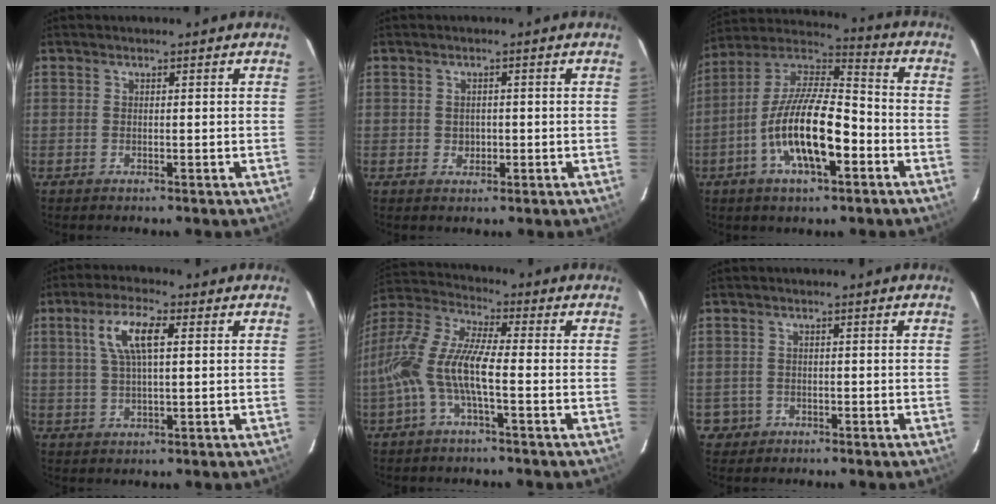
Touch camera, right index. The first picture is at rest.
{"total": 2.4, "force": [-0.1, 2.2, 0.8], "torque": [-0.012, 0.004, 0.004]}
{"total": 17.2, "force": [-5.9, 5.9, 15.0], "torque": [-0.287, -0.001, -0.113]}
{"total": 7.6, "force": [2.3, 2.3, 6.8], "torque": [-0.133, 0.012, 0.046]}
{"total": 12.4, "force": [-2.7, 2.8, 11.8], "torque": [-0.247, 0.008, -0.056]}
{"total": 3.2, "force": [-0.9, 3.0, 0.2], "torque": [-0.010, 0.012, -0.009]}